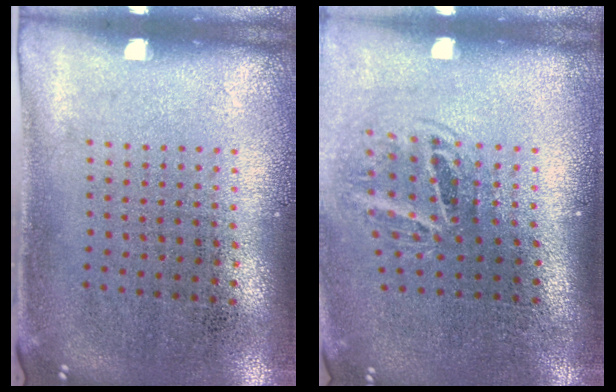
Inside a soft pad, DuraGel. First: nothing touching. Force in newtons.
{"total": 1.8, "press": 1.2, "slide": 1.3}